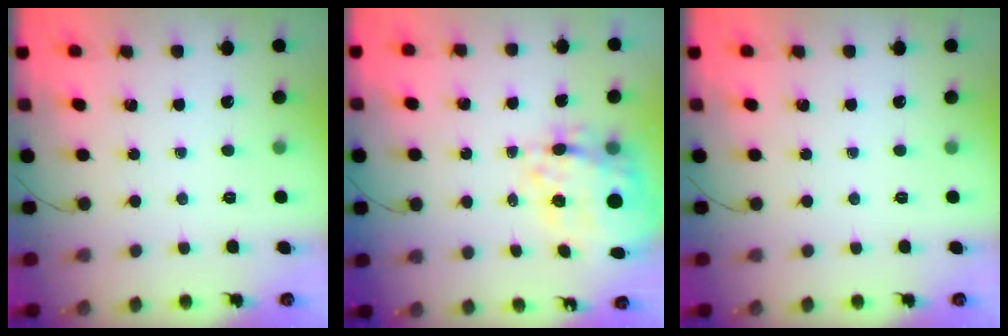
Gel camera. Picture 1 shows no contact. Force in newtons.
{"total": 11.1, "press": 10.3, "slide": 4.2}
{"total": 0.0}